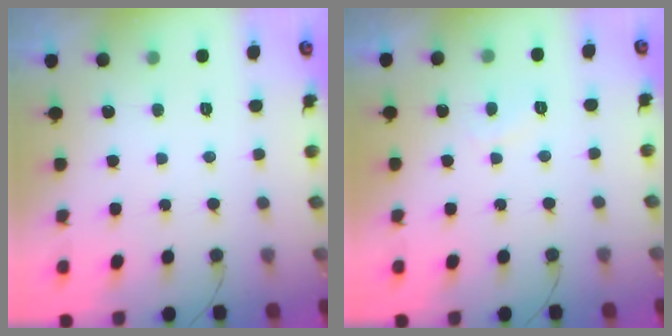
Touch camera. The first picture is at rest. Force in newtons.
{"total": 1.7, "press": 1.6, "slide": 0.6}